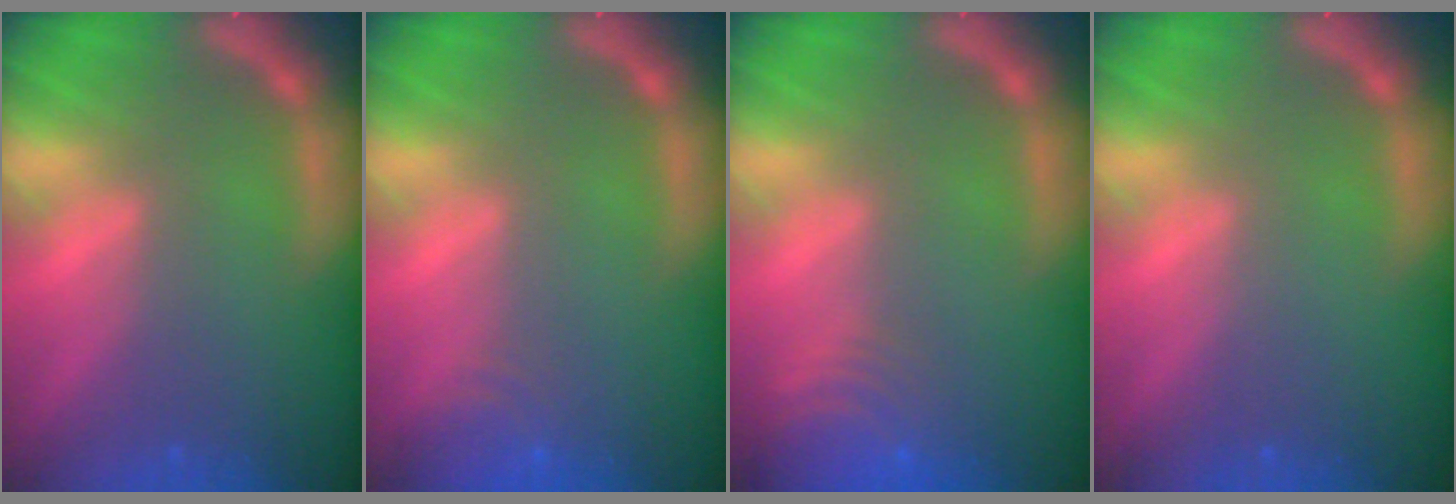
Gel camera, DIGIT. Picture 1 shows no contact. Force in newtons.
{"total": 3.0}
{"total": 7.0}
{"total": 0.0}